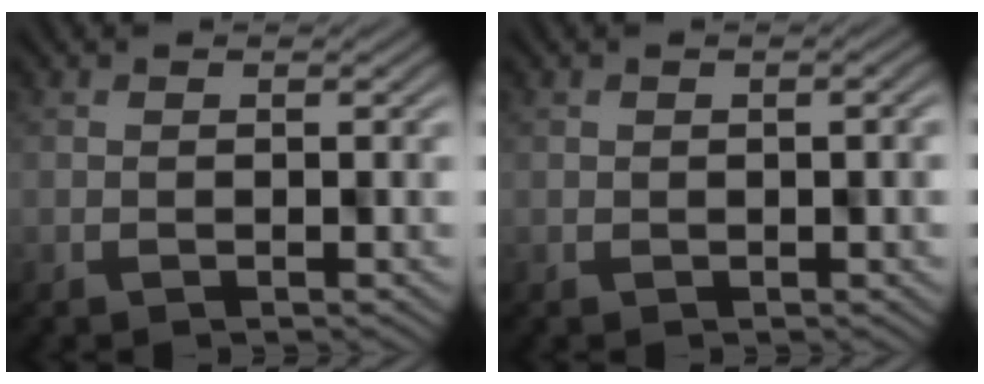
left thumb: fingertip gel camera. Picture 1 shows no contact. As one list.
[{"total": 0.7, "force": [-0.2, 0.3, 0.6], "torque": [-0.007, 0.000, 0.000]}]